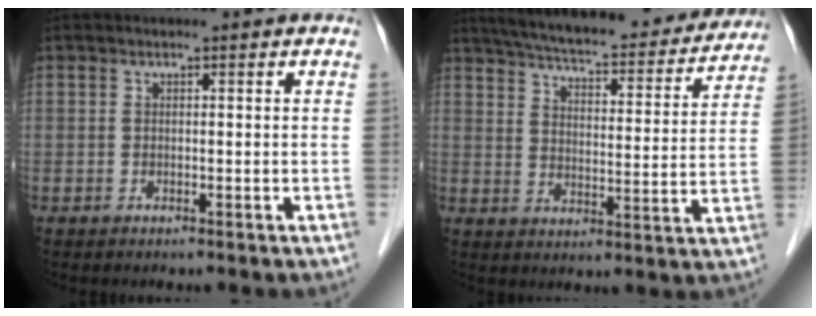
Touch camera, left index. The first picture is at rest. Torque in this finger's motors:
{"motor_torque": [0.00, -0.58, 0.42, 0.09]}